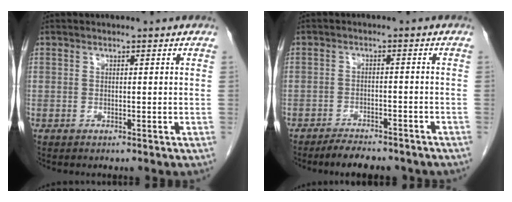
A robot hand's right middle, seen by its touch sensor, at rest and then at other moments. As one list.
[{"total": 6.9, "force": [-5.9, 1.9, 2.8], "torque": [-0.041, -0.005, -0.083]}]